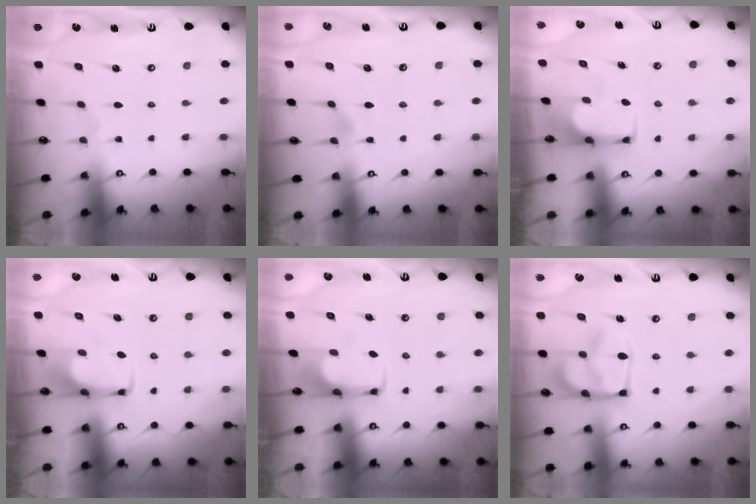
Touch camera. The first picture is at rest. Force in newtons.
{"total": 1.1, "press": 0.6, "slide": 1.0}
{"total": 1.0, "press": 1.0, "slide": 0.1}
{"total": 1.5, "press": 1.5, "slide": 0.4}
{"total": 2.1, "press": 2.1, "slide": 0.4}
{"total": 9.0, "press": 8.9, "slide": 1.2}